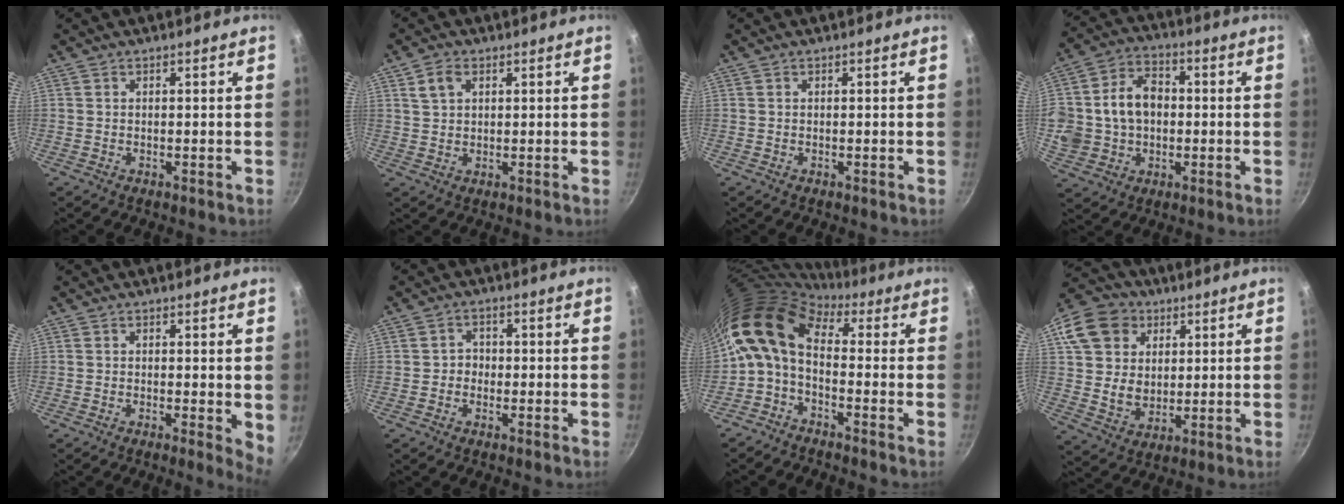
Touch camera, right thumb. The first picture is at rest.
{"total": 4.0, "force": [1.7, 2.7, 2.4], "torque": [-0.035, 0.000, 0.033]}
{"total": 0.0}
{"total": 14.3, "force": [0.8, 11.4, 8.6], "torque": [-0.147, 0.023, 0.014]}
{"total": 3.6, "force": [0.2, 1.0, 3.5], "torque": [-0.038, -0.009, 0.000]}
{"total": 2.5, "force": [-0.6, 2.3, 0.9], "torque": [0.006, 0.009, -0.014]}
{"total": 11.0, "force": [0.3, 6.7, 8.8], "torque": [-0.169, 0.027, -0.017]}
{"total": 16.3, "force": [6.2, 13.1, 7.7], "torque": [-0.136, 0.003, 0.112]}